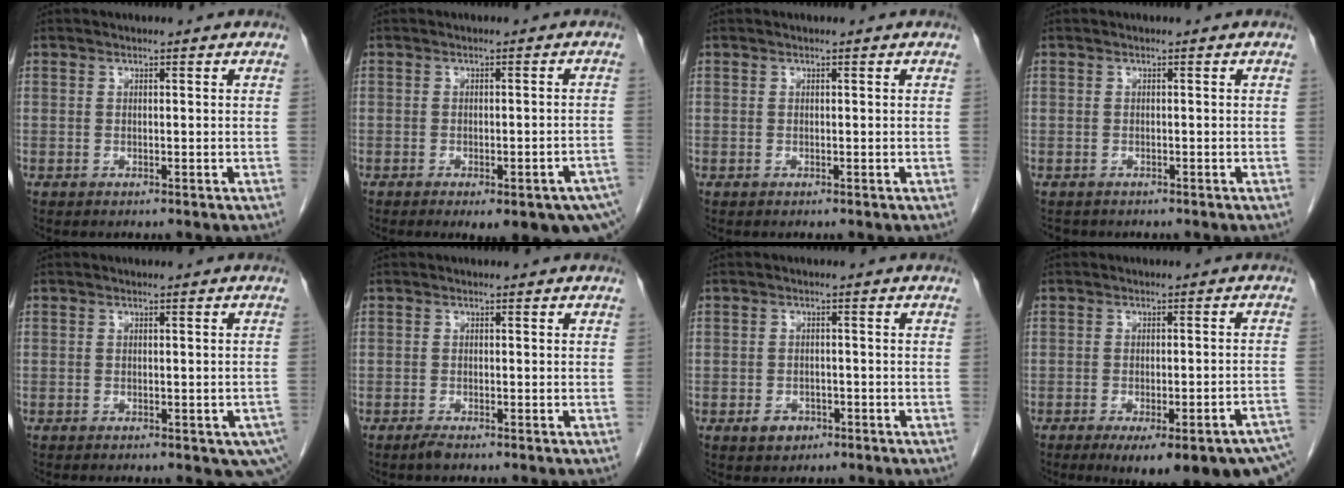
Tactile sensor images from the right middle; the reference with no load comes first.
{"total": 13.1, "force": [-8.8, 3.6, 8.9], "torque": [-0.074, 0.000, -0.101]}
{"total": 0.0}
{"total": 1.7, "force": [-1.4, 0.8, 0.3], "torque": [-0.012, -0.002, -0.019]}
{"total": 6.8, "force": [-4.1, 2.6, 4.8], "torque": [-0.043, -0.007, -0.055]}
{"total": 1.1, "force": [-0.9, 0.1, 0.6], "torque": [-0.020, -0.003, -0.018]}
{"total": 2.6, "force": [-1.5, 1.8, 1.1], "torque": [-0.017, 0.004, -0.016]}
{"total": 18.0, "force": [-13.2, 2.6, 12.0], "torque": [-0.093, -0.005, -0.159]}